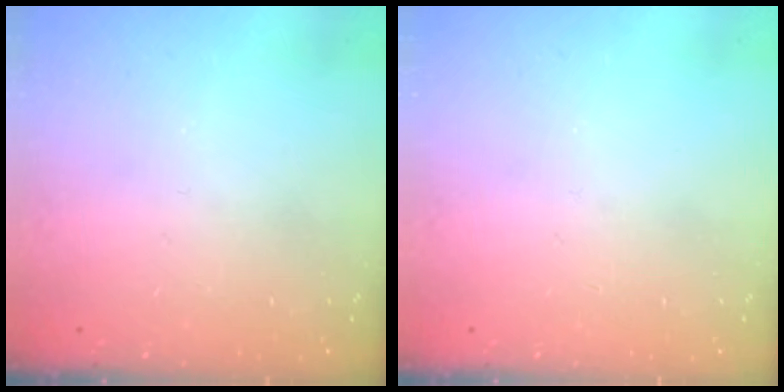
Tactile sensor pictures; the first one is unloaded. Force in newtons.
{"total": 0.0}